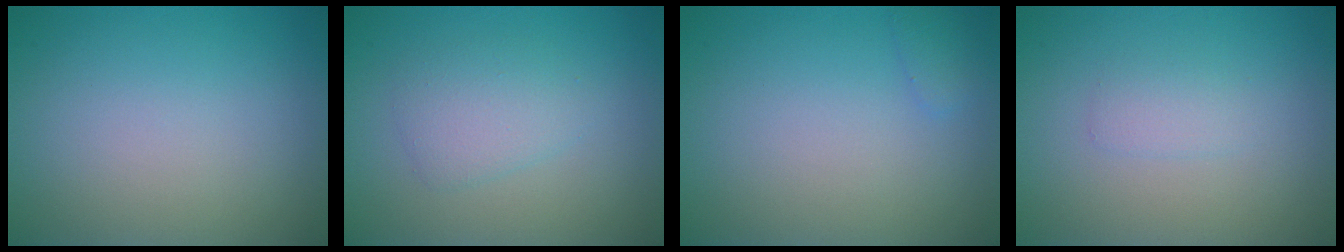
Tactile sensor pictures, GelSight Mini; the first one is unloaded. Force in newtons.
{"total": 2.4, "press": 2.4, "slide": 0.0}
{"total": 0.8, "press": 0.8, "slide": 0.0}
{"total": 1.2, "press": 1.2, "slide": 0.0}